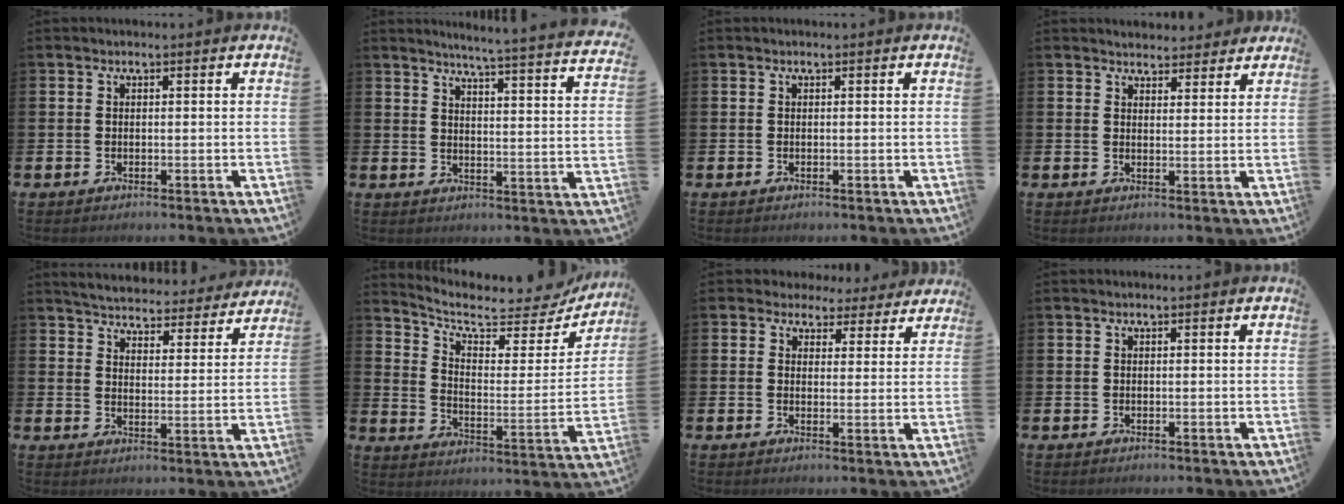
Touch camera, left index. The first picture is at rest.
{"total": 4.4, "force": [4.2, -0.9, 1.0], "torque": [-0.025, -0.048, 0.065]}
{"total": 0.0}
{"total": 3.4, "force": [3.3, 1.0, -0.3], "torque": [0.006, -0.016, 0.059]}
{"total": 5.1, "force": [5.0, 0.6, 0.4], "torque": [-0.028, -0.041, 0.085]}
{"total": 7.0, "force": [6.1, 2.4, 2.5], "torque": [-0.071, -0.054, 0.095]}
{"total": 3.4, "force": [2.7, 2.0, 0.1], "torque": [-0.009, -0.018, 0.043]}
{"total": 0.0}